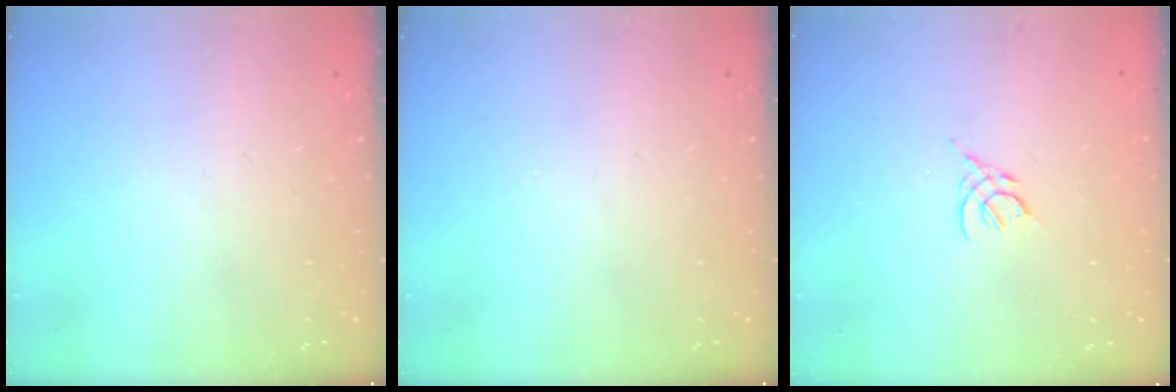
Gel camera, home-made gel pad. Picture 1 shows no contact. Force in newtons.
{"total": 0.0}
{"total": 2.4, "press": 2.3, "slide": 0.6}